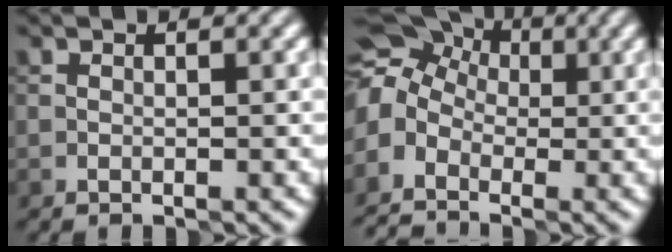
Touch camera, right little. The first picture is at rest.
{"total": 7.5, "force": [-1.8, 6.3, 3.6], "torque": [-0.079, 0.014, -0.040]}